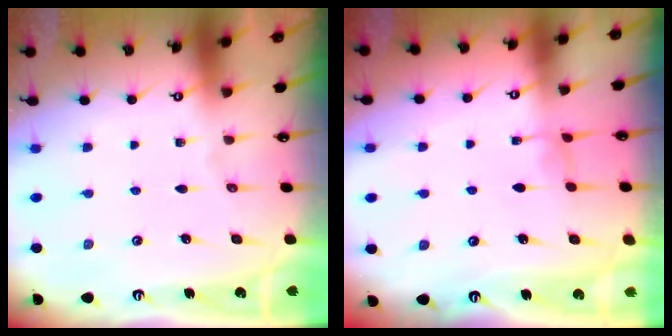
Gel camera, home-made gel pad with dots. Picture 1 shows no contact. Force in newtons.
{"total": 0.7, "press": 0.4, "slide": 0.6}